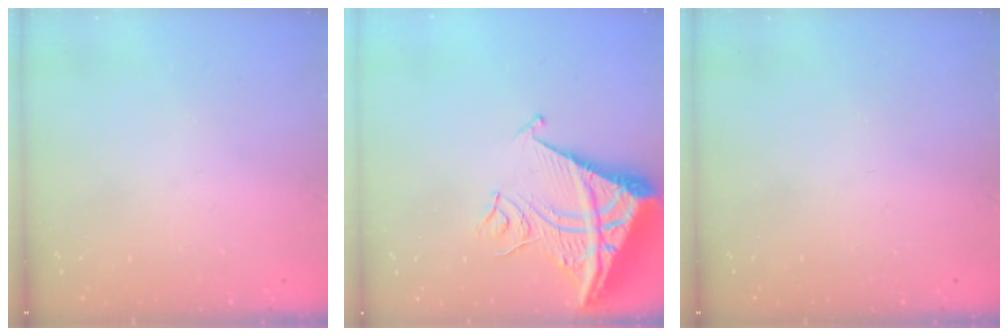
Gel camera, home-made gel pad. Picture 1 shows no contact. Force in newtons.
{"total": 11.9, "press": 11.8, "slide": 1.2}
{"total": 0.0}